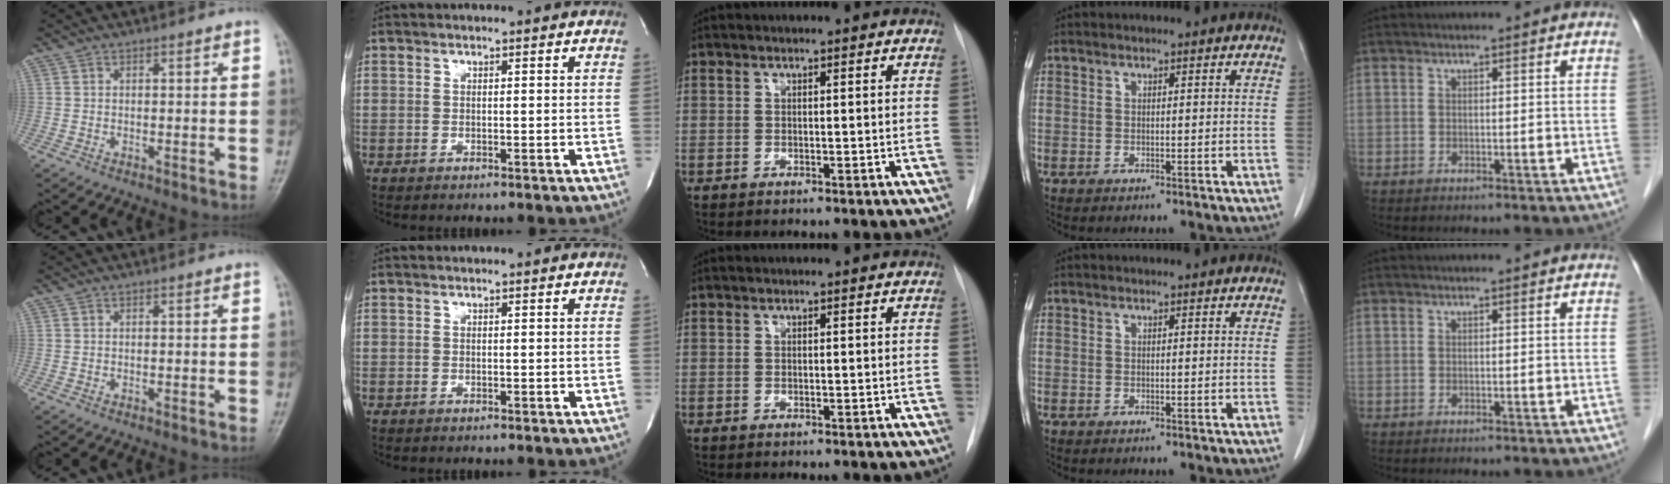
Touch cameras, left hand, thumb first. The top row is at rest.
{}